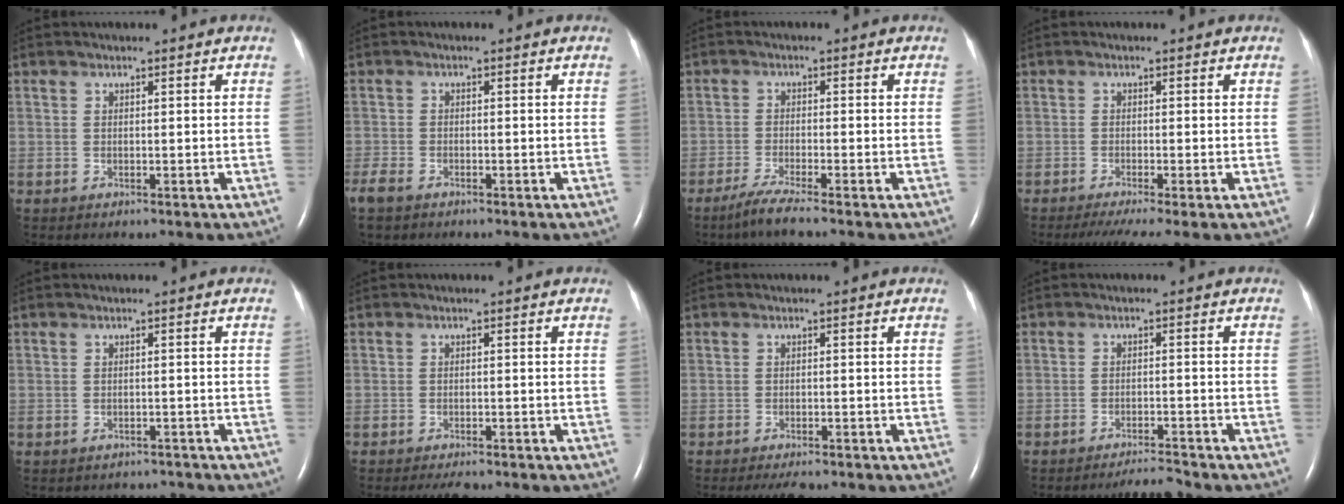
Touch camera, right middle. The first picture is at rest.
{"total": 3.8, "force": [-2.9, 1.5, 2.0], "torque": [-0.048, -0.009, -0.053]}
{"total": 3.9, "force": [-3.0, -0.6, 2.4], "torque": [-0.057, -0.013, -0.062]}
{"total": 4.4, "force": [-3.0, 0.0, 3.2], "torque": [-0.051, -0.016, -0.050]}
{"total": 2.6, "force": [-2.4, 1.0, -0.4], "torque": [0.004, 0.004, -0.031]}
{"total": 3.2, "force": [-2.7, 0.7, 1.4], "torque": [-0.022, -0.007, -0.036]}
{"total": 3.5, "force": [-3.0, 0.8, 1.6], "torque": [-0.023, -0.007, -0.041]}
{"total": 3.0, "force": [-3.0, -0.6, 0.3], "torque": [-0.009, -0.015, -0.048]}